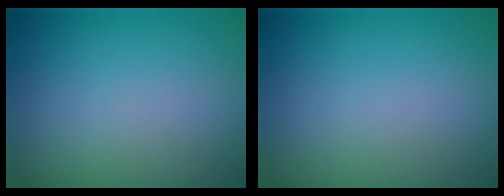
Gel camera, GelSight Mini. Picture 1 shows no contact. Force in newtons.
{"total": 0.0}